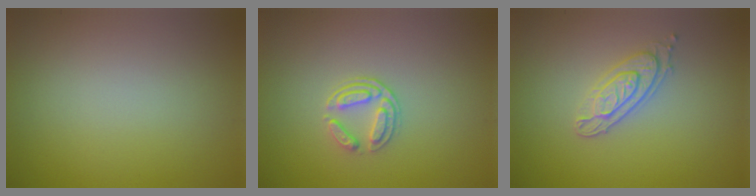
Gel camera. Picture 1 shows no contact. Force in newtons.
{"total": 2.0, "press": 1.4, "slide": 1.4}
{"total": 2.6, "press": 2.4, "slide": 1.0}